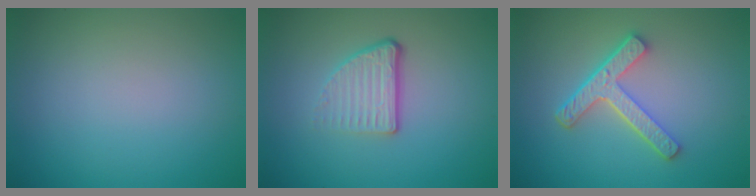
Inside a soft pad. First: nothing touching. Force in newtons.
{"total": 3.6, "press": 2.3, "slide": 2.8}
{"total": 4.5, "press": 3.3, "slide": 3.1}